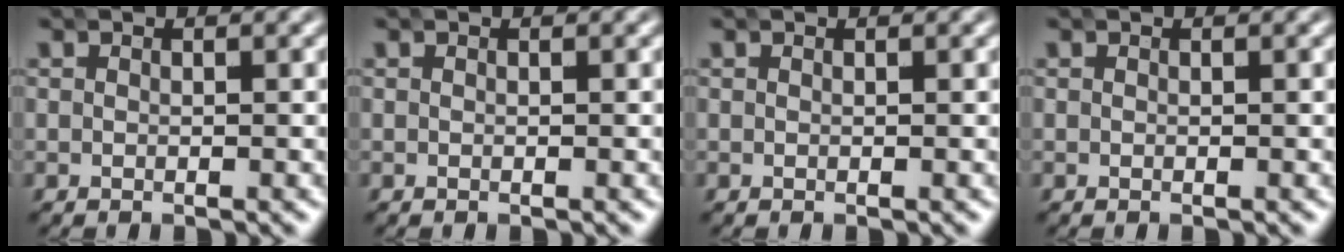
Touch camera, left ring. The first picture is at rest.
{"total": 0.0}
{"total": 0.0}
{"total": 0.0}